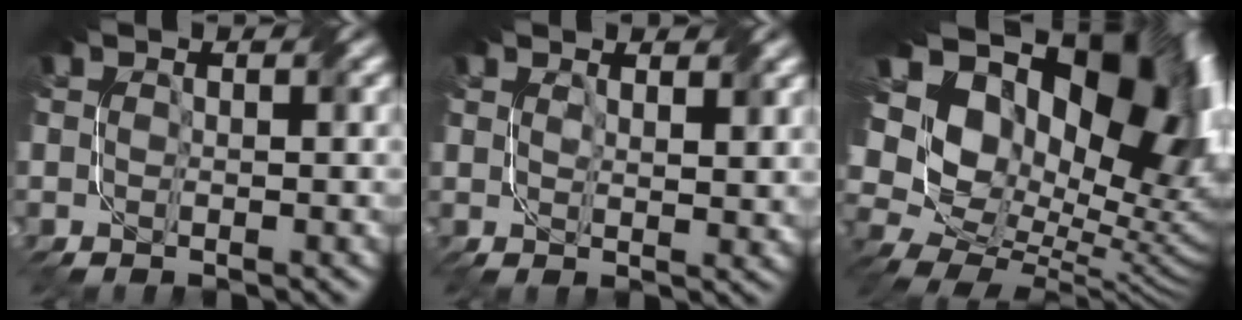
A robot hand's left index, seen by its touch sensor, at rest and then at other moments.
{"total": 2.6, "force": [2.0, 0.8, 1.5], "torque": [-0.033, -0.001, 0.038]}
{"total": 17.9, "force": [5.8, 11.5, 12.5], "torque": [-0.232, 0.029, 0.102]}